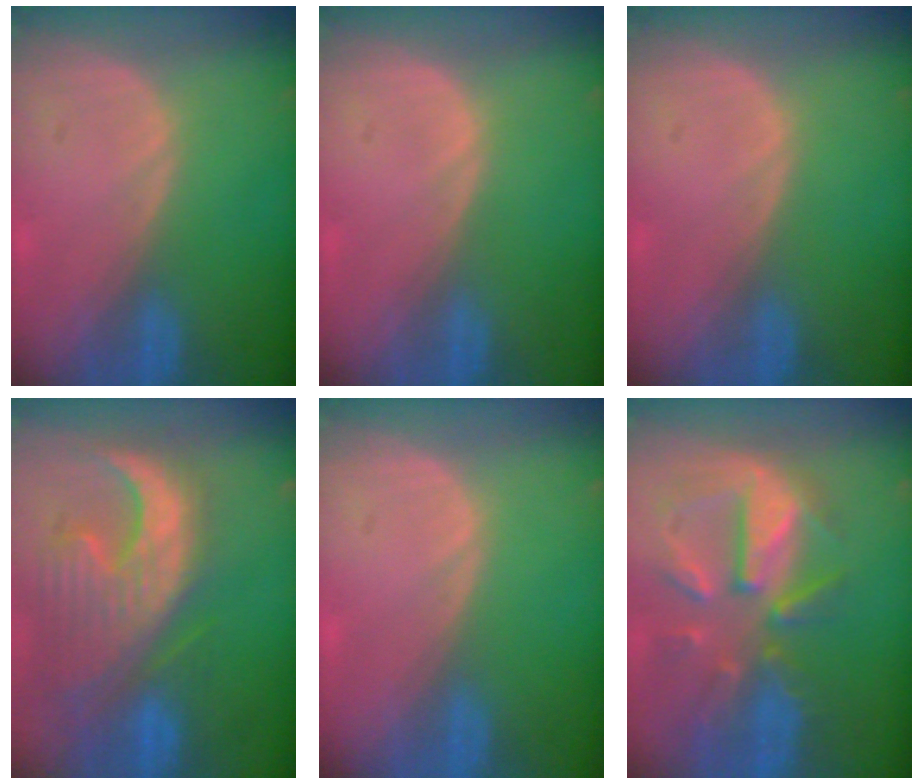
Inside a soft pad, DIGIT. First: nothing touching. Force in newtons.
{"total": 0.0}
{"total": 0.0}
{"total": 13.4, "press": 11.3, "slide": 7.1}
{"total": 0.0}
{"total": 11.0, "press": 9.7, "slide": 5.3}